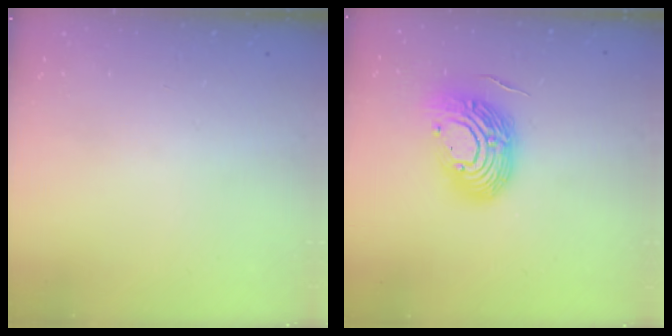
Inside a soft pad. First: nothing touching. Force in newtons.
{"total": 15.7, "press": 15.7, "slide": 1.1}